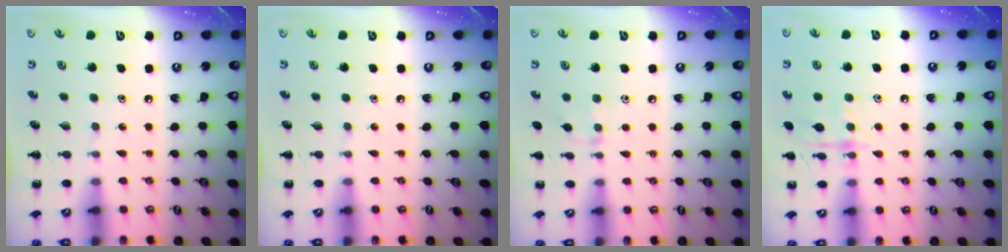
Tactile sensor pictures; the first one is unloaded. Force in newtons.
{"total": 0.0}
{"total": 5.0, "press": 4.6, "slide": 1.8}
{"total": 9.8, "press": 9.7, "slide": 1.4}